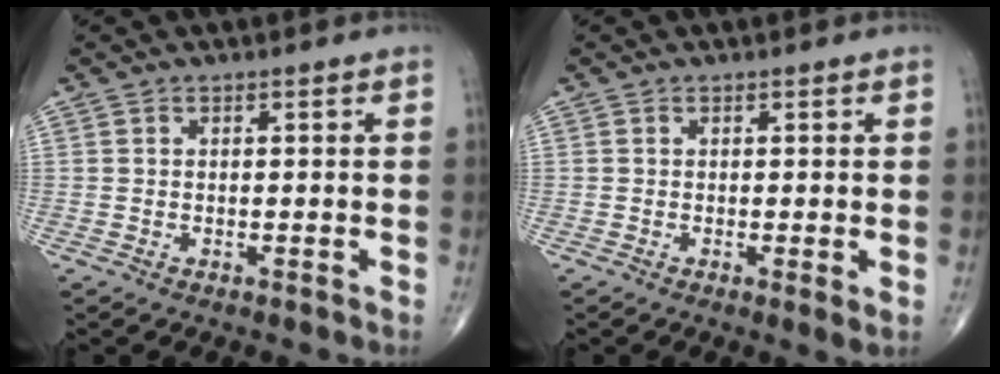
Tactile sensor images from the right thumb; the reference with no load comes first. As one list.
[{"total": 1.6, "force": [0.0, 0.2, 1.6], "torque": [-0.027, -0.008, -0.002]}]